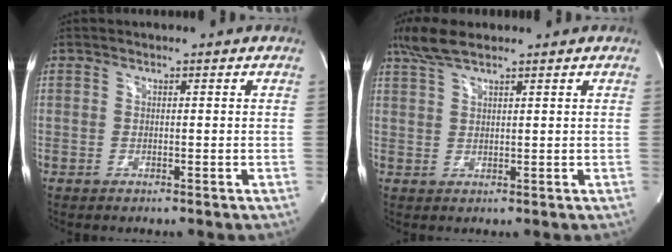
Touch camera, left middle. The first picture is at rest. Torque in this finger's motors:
{"motor_torque": [0.35, -0.44, 0.03, 0.02]}